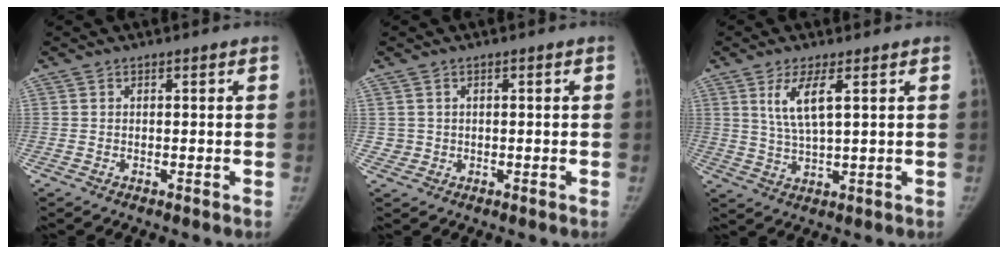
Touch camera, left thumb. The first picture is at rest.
{"total": 1.5, "force": [0.0, 1.4, -0.3], "torque": [0.016, 0.004, 0.001]}
{"total": 6.3, "force": [2.5, 1.4, 5.7], "torque": [-0.121, -0.018, 0.055]}